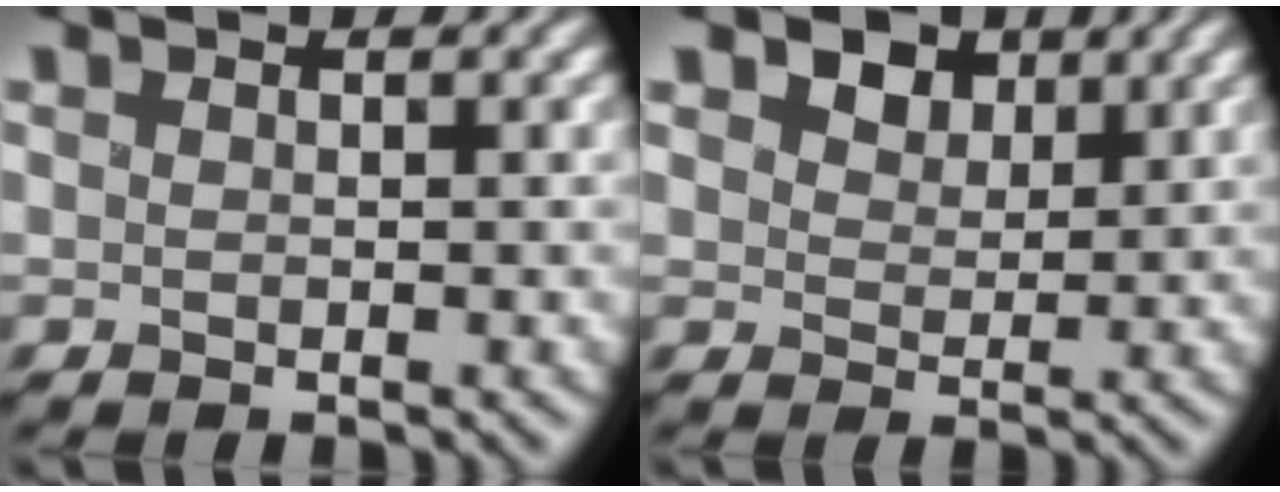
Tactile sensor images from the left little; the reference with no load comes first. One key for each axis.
{"total": 3.5, "fx": 1.9, "fy": 2.4, "fz": 1.7, "tx": -0.045, "ty": -0.010, "tz": 0.025}